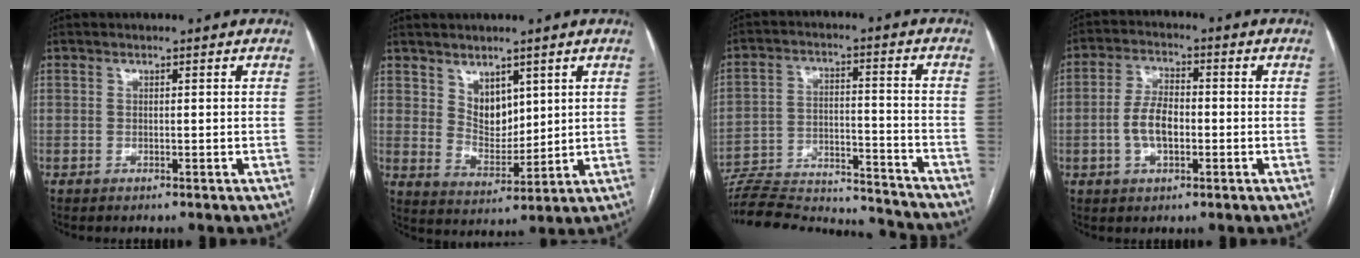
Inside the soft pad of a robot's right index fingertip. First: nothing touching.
{"total": 5.8, "force": [3.1, 3.5, 3.4], "torque": [-0.061, -0.003, 0.067]}
{"total": 23.4, "force": [-22.2, 3.0, 6.7], "torque": [-0.130, -0.003, -0.324]}
{"total": 6.2, "force": [-1.2, 3.0, 5.3], "torque": [-0.114, 0.012, -0.020]}